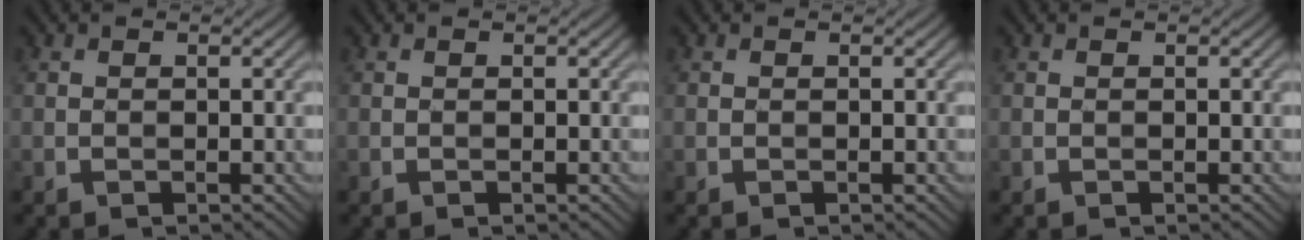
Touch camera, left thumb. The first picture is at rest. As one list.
[{"total": 0.0}, {"total": 0.0}, {"total": 0.0}]